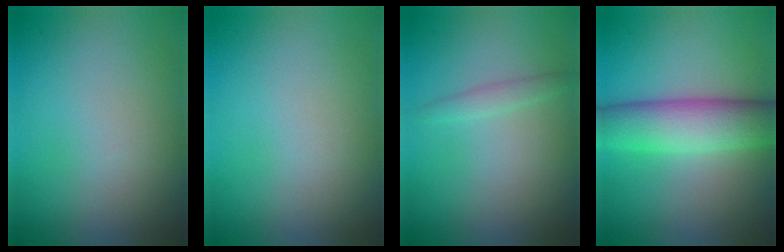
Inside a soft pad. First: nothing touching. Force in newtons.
{"total": 0.0}
{"total": 1.2, "press": 1.2, "slide": 0.1}
{"total": 6.7, "press": 6.7, "slide": 0.1}